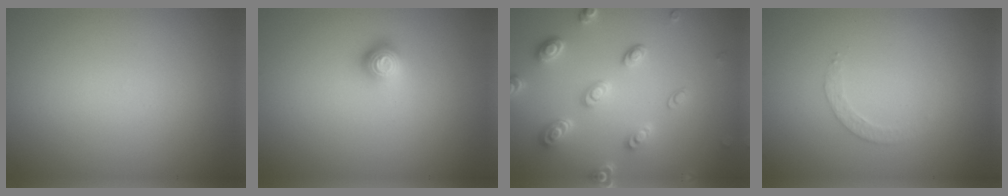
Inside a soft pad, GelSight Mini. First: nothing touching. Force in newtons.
{"total": 1.8, "press": 1.3, "slide": 1.2}
{"total": 4.7, "press": 3.8, "slide": 2.8}
{"total": 1.2, "press": 1.2, "slide": 0.3}